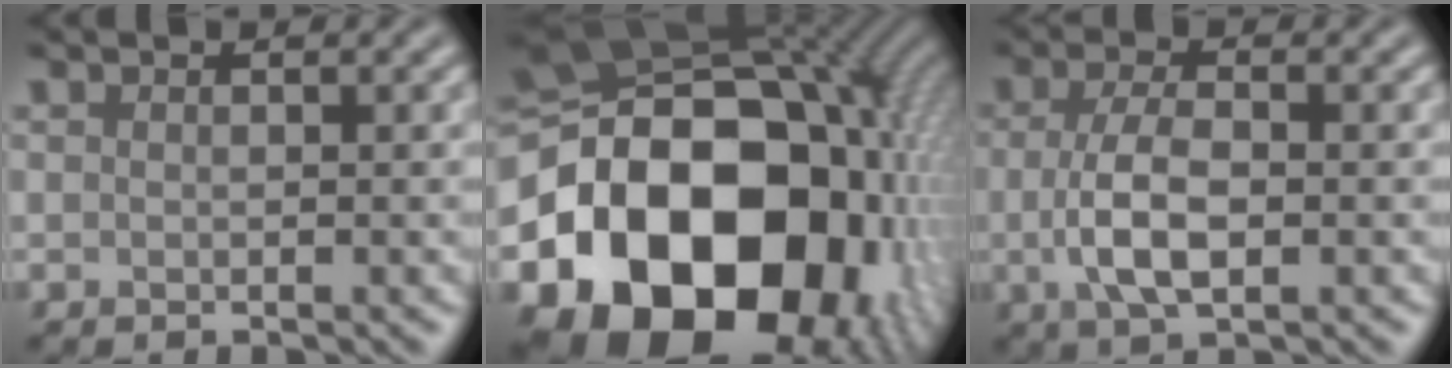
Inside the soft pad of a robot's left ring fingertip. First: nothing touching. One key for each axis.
{"total": 21.9, "fx": -5.2, "fy": 16.3, "fz": 13.7, "tx": -0.276, "ty": -0.019, "tz": -0.077}
{"total": 4.5, "fx": -0.5, "fy": 1.9, "fz": 4.0, "tx": -0.091, "ty": -0.003, "tz": -0.013}